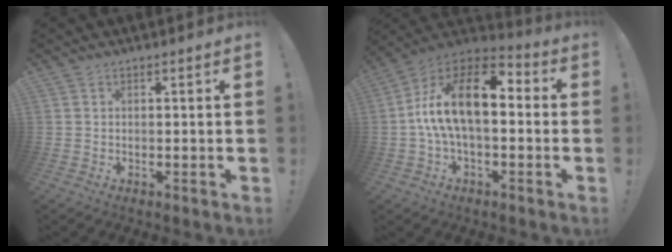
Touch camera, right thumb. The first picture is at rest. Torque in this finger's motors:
{"motor_torque": [2.50, 2.51, 0.58, -0.13, 0.46]}